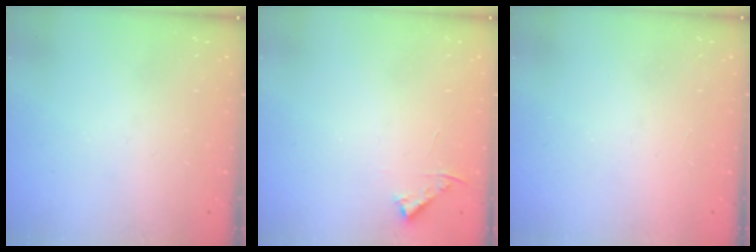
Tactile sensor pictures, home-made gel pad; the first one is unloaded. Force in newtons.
{"total": 3.8, "press": 3.8, "slide": 0.6}
{"total": 1.7, "press": 1.6, "slide": 0.1}